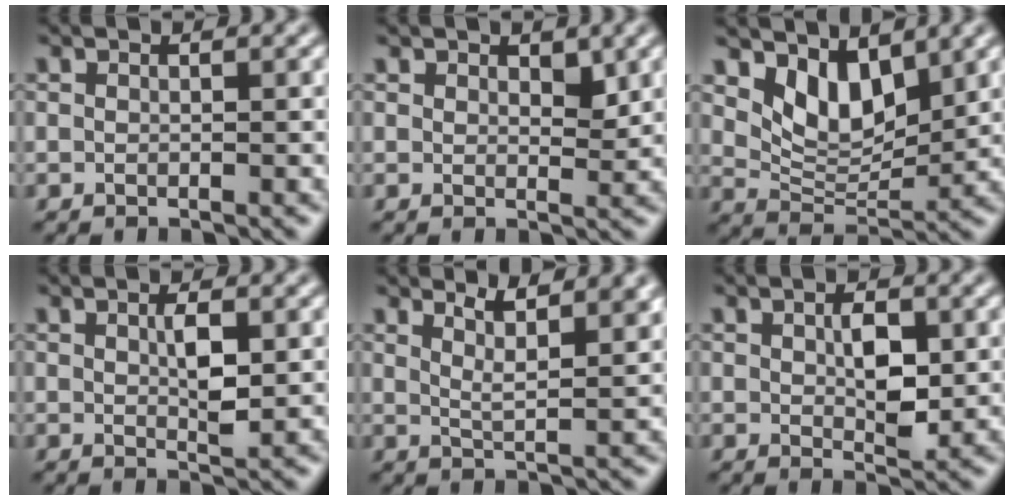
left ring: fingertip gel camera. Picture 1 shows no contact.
{"total": 1.6, "force": [1.0, 0.8, 0.9], "torque": [-0.013, -0.007, 0.019]}
{"total": 4.7, "force": [2.9, 2.5, 2.8], "torque": [-0.058, -0.017, 0.049]}
{"total": 2.1, "force": [0.4, 0.6, 2.0], "torque": [-0.041, -0.002, 0.009]}
{"total": 4.7, "force": [3.2, 1.3, 3.1], "torque": [-0.033, 0.014, 0.037]}
{"total": 3.0, "force": [0.4, 1.5, 2.6], "torque": [-0.050, -0.004, 0.010]}